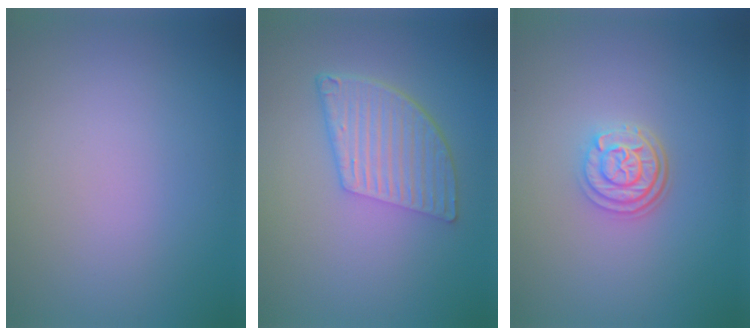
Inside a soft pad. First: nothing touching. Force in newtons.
{"total": 5.5, "press": 3.8, "slide": 4.0}
{"total": 3.0, "press": 2.4, "slide": 1.8}